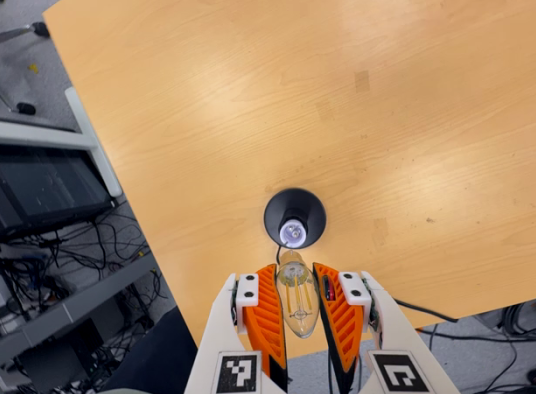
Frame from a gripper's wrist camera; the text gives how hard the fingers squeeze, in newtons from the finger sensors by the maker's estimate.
{"total": 20.3, "left": 21.7, "right": 18.9}